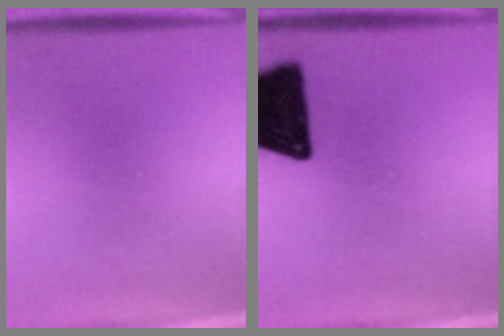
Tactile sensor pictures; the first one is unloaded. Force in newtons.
{"total": 19.5}